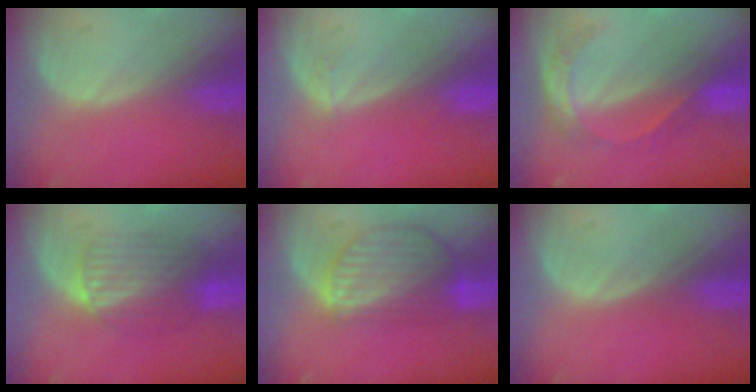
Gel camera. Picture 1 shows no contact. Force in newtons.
{"total": 0.9, "press": 0.8, "slide": 0.2}
{"total": 5.7, "press": 4.8, "slide": 3.0}
{"total": 6.4, "press": 6.3, "slide": 1.1}
{"total": 9.0, "press": 7.8, "slide": 4.4}
{"total": 0.0}